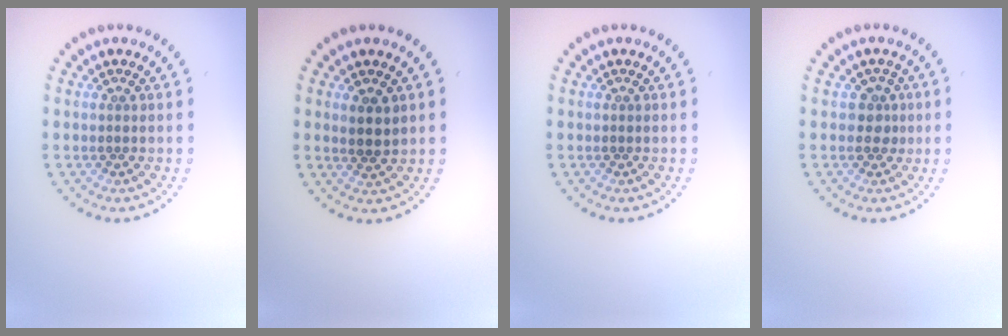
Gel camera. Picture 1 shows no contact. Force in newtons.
{"total": 2.0, "press": 1.8, "slide": 0.8}
{"total": 0.0}
{"total": 1.6, "press": 1.4, "slide": 0.8}